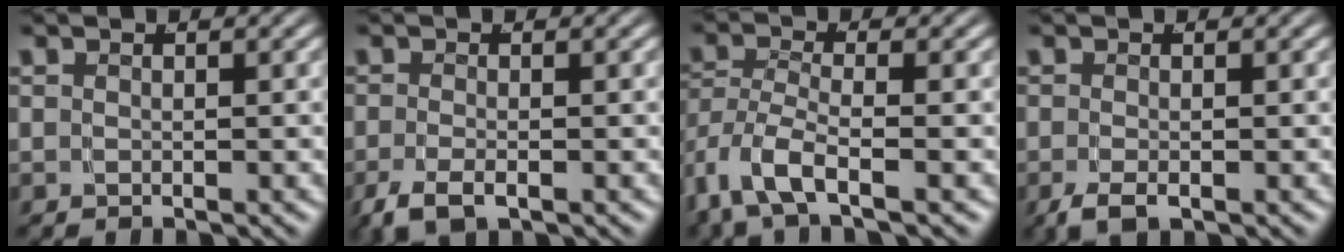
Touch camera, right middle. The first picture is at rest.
{"total": 3.2, "force": [-1.9, 1.7, 2.0], "torque": [-0.049, -0.016, -0.024]}
{"total": 4.4, "force": [-1.5, 2.6, 3.2], "torque": [-0.097, -0.027, -0.015]}
{"total": 2.3, "force": [-1.2, 1.2, 1.5], "torque": [-0.036, -0.014, -0.014]}